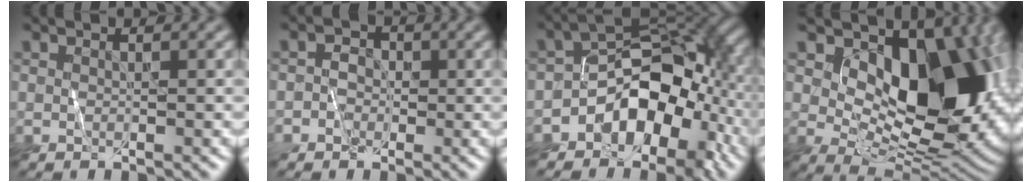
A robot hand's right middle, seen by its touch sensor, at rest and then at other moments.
{"total": 1.4, "force": [-0.5, 1.3, 0.1], "torque": [0.017, 0.012, -0.015]}
{"total": 8.8, "force": [-4.0, 5.7, 5.4], "torque": [-0.058, 0.018, -0.076]}
{"total": 13.5, "force": [3.4, 7.9, 10.4], "torque": [-0.113, -0.003, 0.062]}